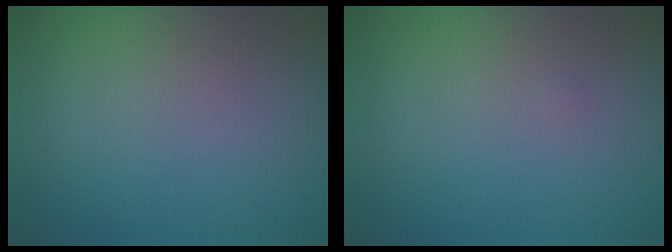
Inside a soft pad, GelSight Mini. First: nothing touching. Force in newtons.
{"total": 0.0}